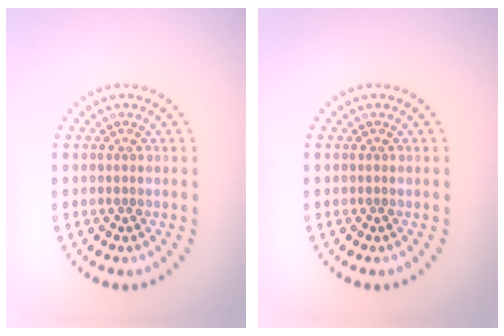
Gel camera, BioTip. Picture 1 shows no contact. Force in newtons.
{"total": 0.0}